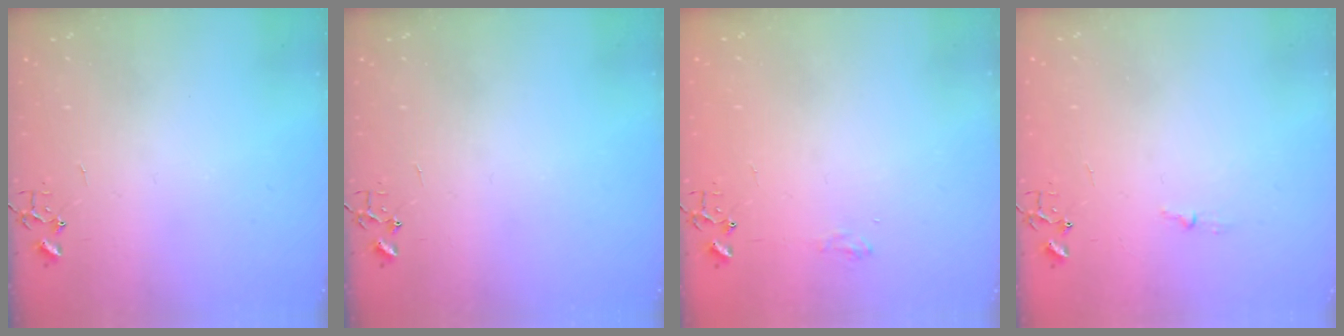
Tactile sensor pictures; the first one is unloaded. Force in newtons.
{"total": 0.0}
{"total": 6.8, "press": 6.8, "slide": 0.7}
{"total": 3.1, "press": 3.1, "slide": 0.4}